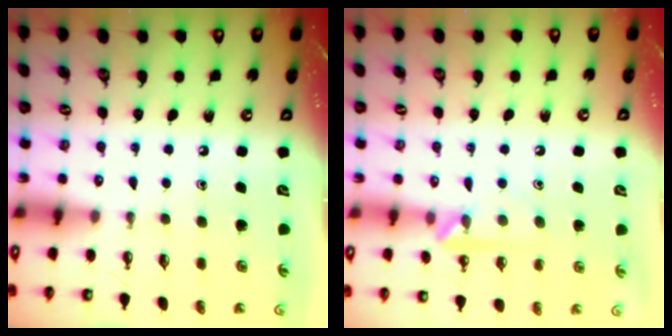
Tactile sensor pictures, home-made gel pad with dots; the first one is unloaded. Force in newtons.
{"total": 6.6, "press": 6.6, "slide": 0.8}